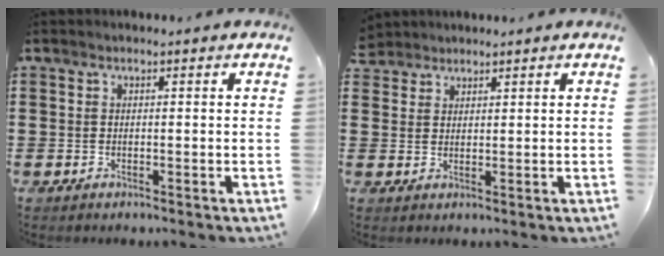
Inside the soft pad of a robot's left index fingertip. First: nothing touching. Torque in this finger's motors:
{"motor_torque": [0.01, 0.00, 0.00, -0.02]}